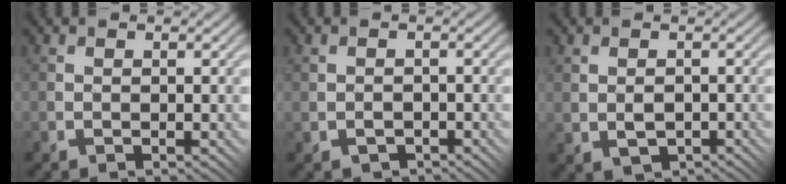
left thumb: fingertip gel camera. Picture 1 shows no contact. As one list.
[{"total": 1.5, "force": [-0.9, 1.0, 0.6], "torque": [-0.012, 0.000, -0.016]}, {"total": 2.4, "force": [-0.2, 1.5, 1.9], "torque": [-0.040, -0.004, -0.003]}]